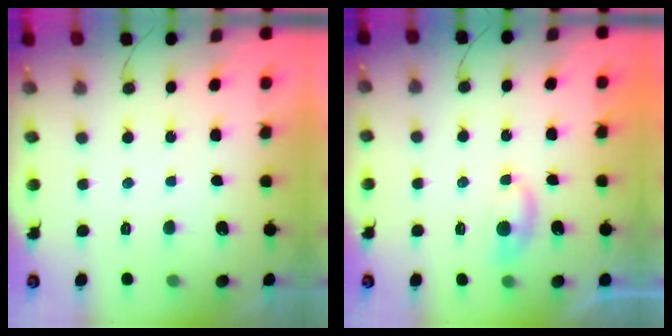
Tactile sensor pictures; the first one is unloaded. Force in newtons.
{"total": 5.0, "press": 4.9, "slide": 0.6}